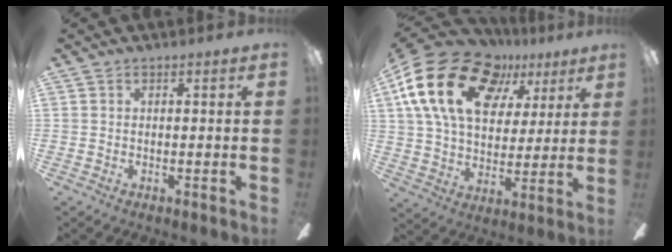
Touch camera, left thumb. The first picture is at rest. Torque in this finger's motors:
{"motor_torque": [0.61, 1.14, 1.48, -1.29, 0.56]}